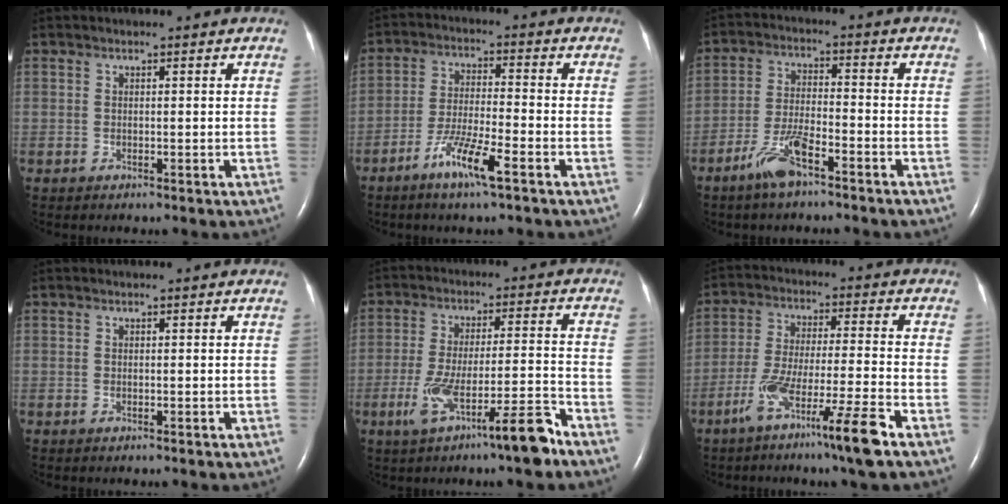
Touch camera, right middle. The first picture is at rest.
{"total": 7.5, "force": [-4.4, 0.3, 6.0], "torque": [-0.122, -0.011, -0.084]}
{"total": 6.9, "force": [-4.7, 1.1, 4.9], "torque": [-0.109, -0.004, -0.089]}
{"total": 0.0}
{"total": 11.1, "force": [-6.7, 0.6, 8.8], "torque": [-0.162, 0.001, -0.108]}
{"total": 11.5, "force": [-7.0, -0.9, 9.1], "torque": [-0.171, -0.022, -0.127]}